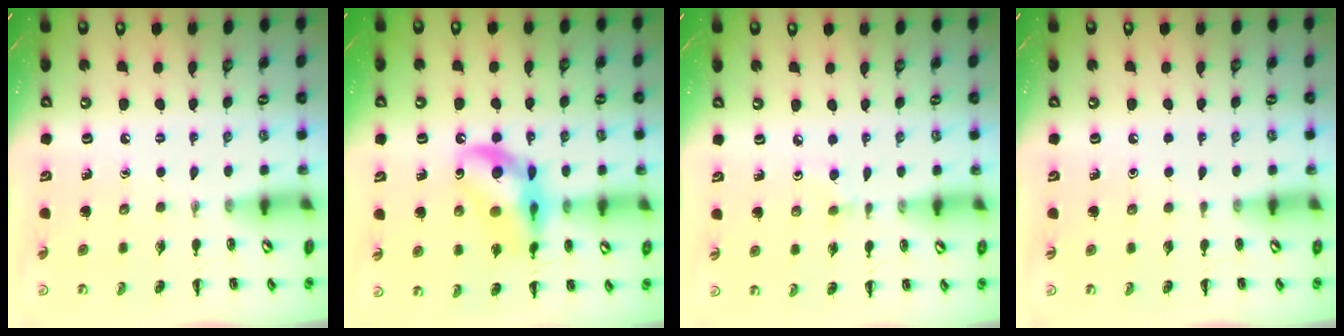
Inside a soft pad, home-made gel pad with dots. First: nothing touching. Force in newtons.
{"total": 15.1, "press": 14.7, "slide": 3.3}
{"total": 2.0, "press": 1.8, "slide": 0.8}
{"total": 0.0}